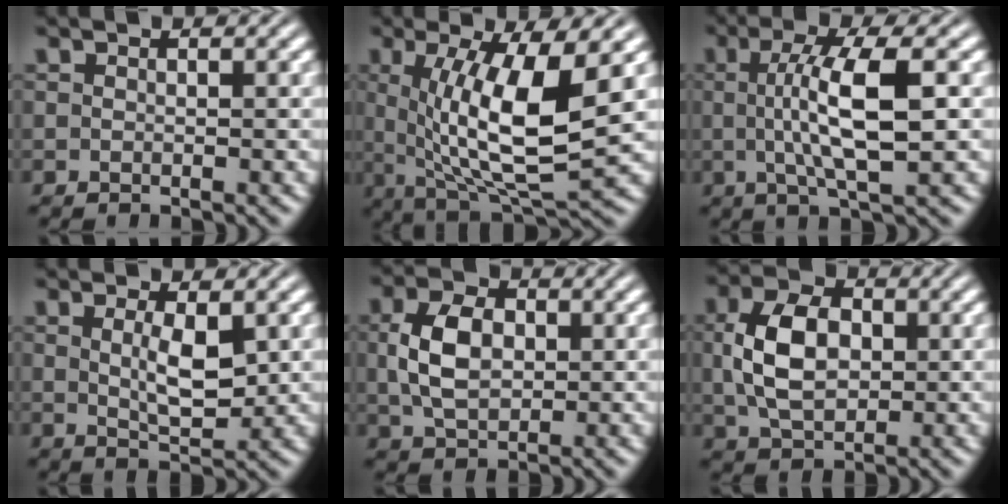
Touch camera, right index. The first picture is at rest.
{"total": 9.8, "force": [0.3, 3.4, 9.2], "torque": [-0.158, -0.027, 0.029]}
{"total": 6.0, "force": [0.5, 0.3, 6.0], "torque": [-0.097, -0.001, 0.013]}
{"total": 3.0, "force": [0.5, -0.1, 3.0], "torque": [-0.037, -0.012, 0.017]}
{"total": 4.0, "force": [0.5, 2.2, 3.3], "torque": [-0.064, -0.004, 0.020]}
{"total": 5.2, "force": [0.5, 3.0, 4.2], "torque": [-0.081, -0.004, 0.021]}